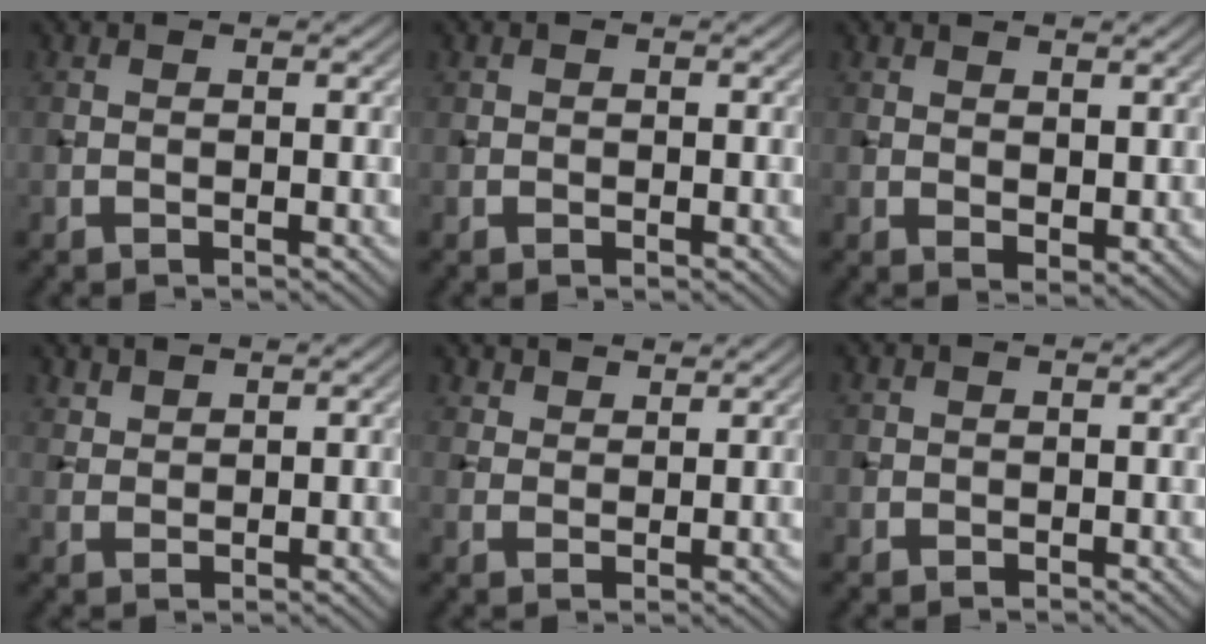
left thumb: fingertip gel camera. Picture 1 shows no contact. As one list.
[{"total": 0.7, "force": [0.1, 0.7, 0.1], "torque": [0.001, -0.004, 0.000]}, {"total": 2.7, "force": [1.5, 1.6, 1.5], "torque": [-0.029, -0.008, 0.031]}, {"total": 2.4, "force": [2.1, 0.9, 0.8], "torque": [-0.021, -0.004, 0.054]}, {"total": 4.0, "force": [3.4, 1.6, 1.2], "torque": [-0.031, -0.010, 0.082]}, {"total": 1.1, "force": [0.0, 1.1, 0.1], "torque": [0.003, -0.004, -0.003]}]